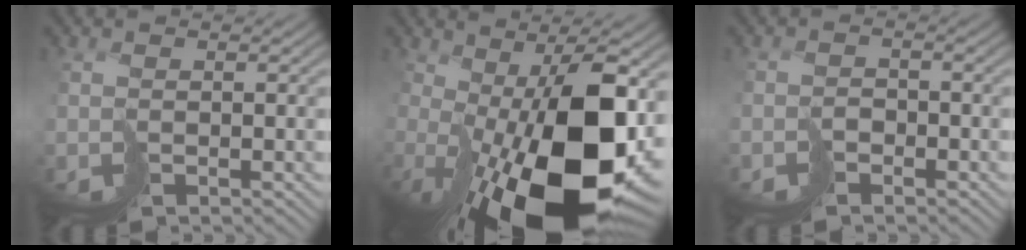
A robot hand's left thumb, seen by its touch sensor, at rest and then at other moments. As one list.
[{"total": 17.7, "force": [-1.7, 6.9, 16.2], "torque": [-0.227, -0.020, -0.007]}, {"total": 1.9, "force": [-1.8, 0.7, -0.4], "torque": [0.021, 0.001, -0.037]}]